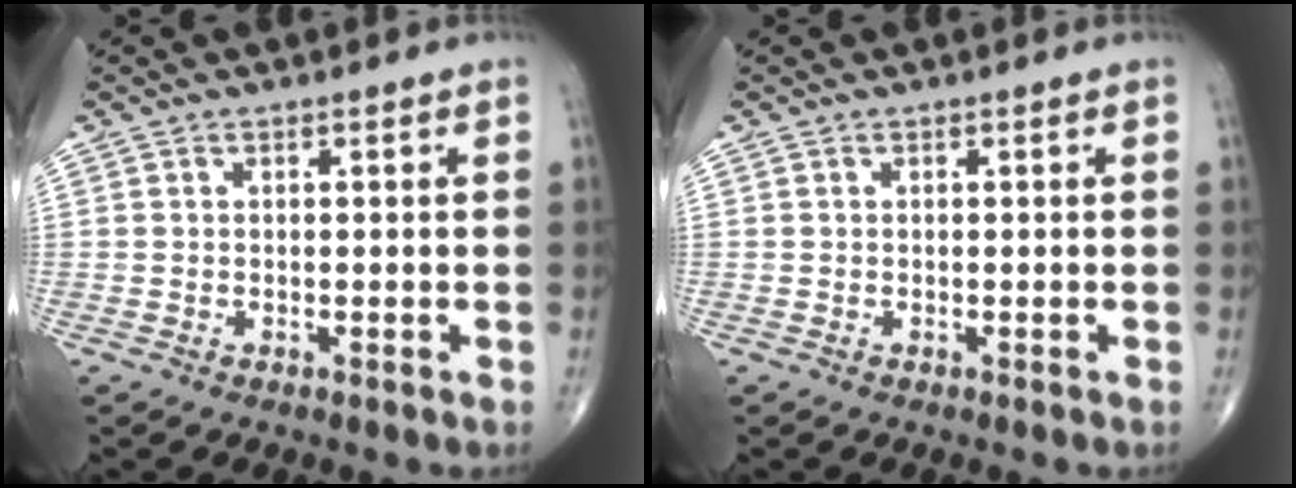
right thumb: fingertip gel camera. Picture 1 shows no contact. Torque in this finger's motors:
{"motor_torque": [-0.07, 0.09, 0.00, 0.00, 0.00]}